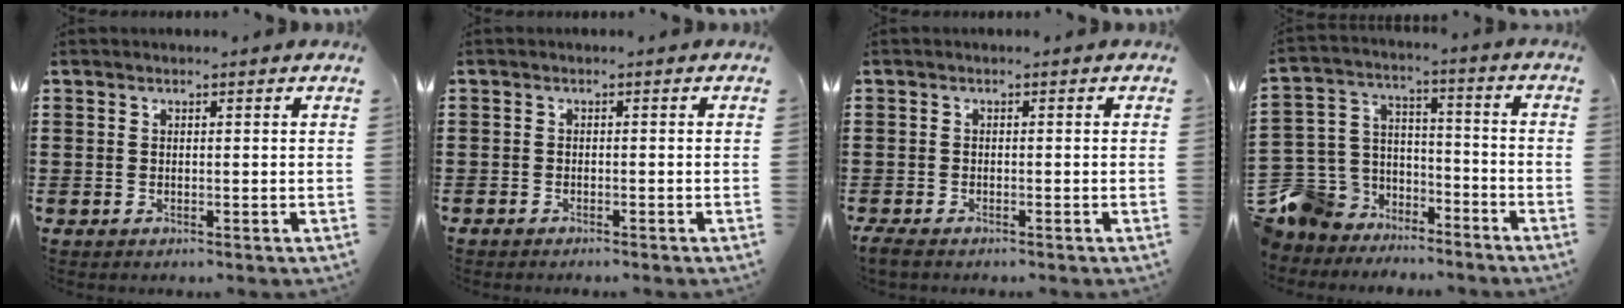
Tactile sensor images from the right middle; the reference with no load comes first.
{"total": 0.9, "force": [-0.8, 0.2, 0.1], "torque": [-0.003, 0.001, -0.018]}
{"total": 1.3, "force": [-1.1, 0.3, 0.5], "torque": [-0.020, -0.004, -0.025]}
{"total": 9.3, "force": [-6.7, 6.5, 0.0], "torque": [-0.051, 0.006, -0.133]}